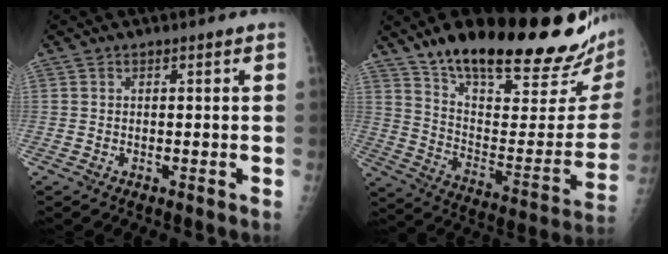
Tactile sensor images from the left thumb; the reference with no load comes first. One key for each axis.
{"total": 32.3, "fx": 24.0, "fy": 9.0, "fz": 19.6, "tx": -0.263, "ty": -0.097, "tz": 0.355}